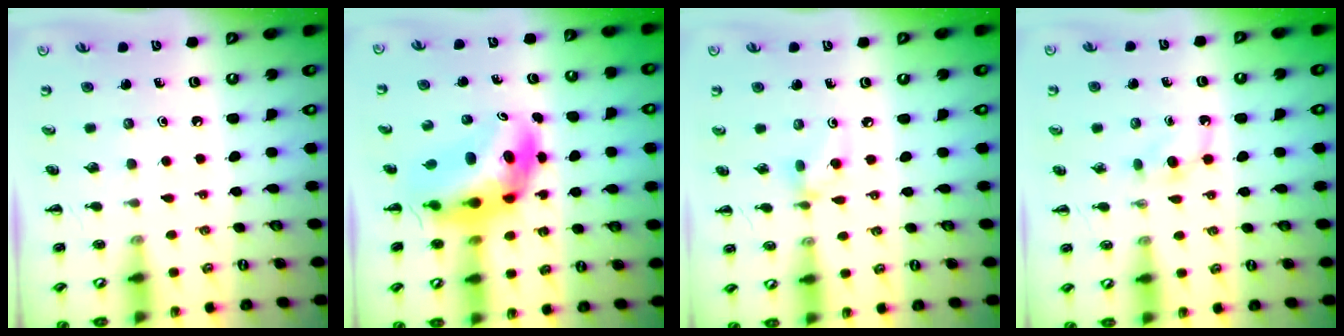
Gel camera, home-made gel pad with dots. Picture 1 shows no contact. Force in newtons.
{"total": 8.7, "press": 8.2, "slide": 3.0}
{"total": 4.2, "press": 4.1, "slide": 0.9}
{"total": 3.9, "press": 3.7, "slide": 1.2}